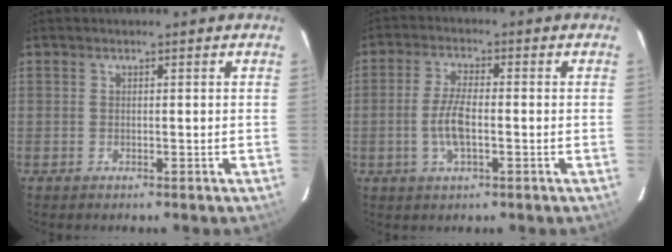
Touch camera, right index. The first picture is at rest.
{"total": 6.1, "force": [-1.3, 1.9, 5.6], "torque": [-0.119, 0.001, -0.028]}